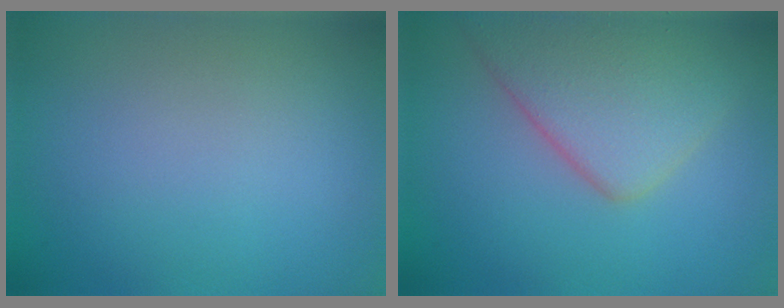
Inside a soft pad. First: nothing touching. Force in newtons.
{"total": 6.5, "press": 6.5, "slide": 0.1}